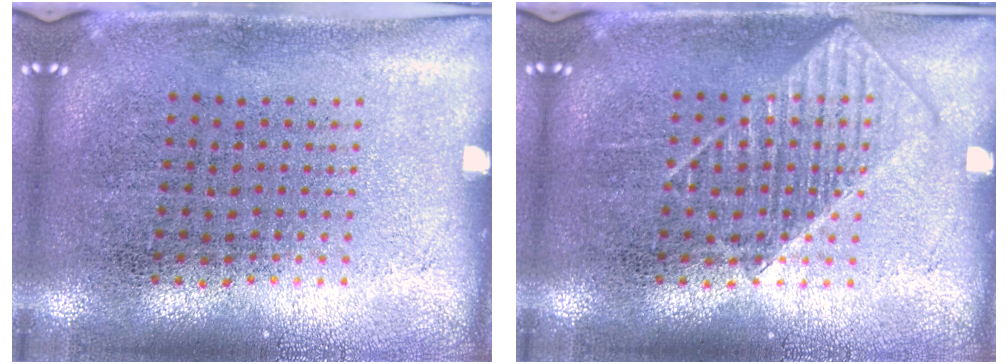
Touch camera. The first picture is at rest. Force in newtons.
{"total": 1.8, "press": 1.8, "slide": 0.4}